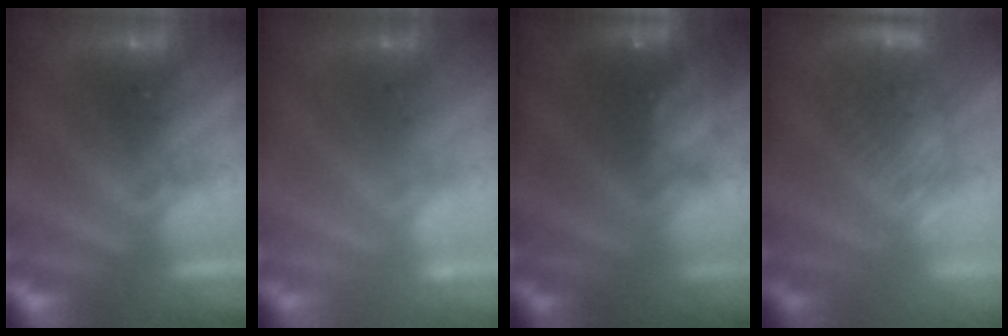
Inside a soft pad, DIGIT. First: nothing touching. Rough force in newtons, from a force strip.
{"total": 2.4}
{"total": 9.6}
{"total": 5.0}